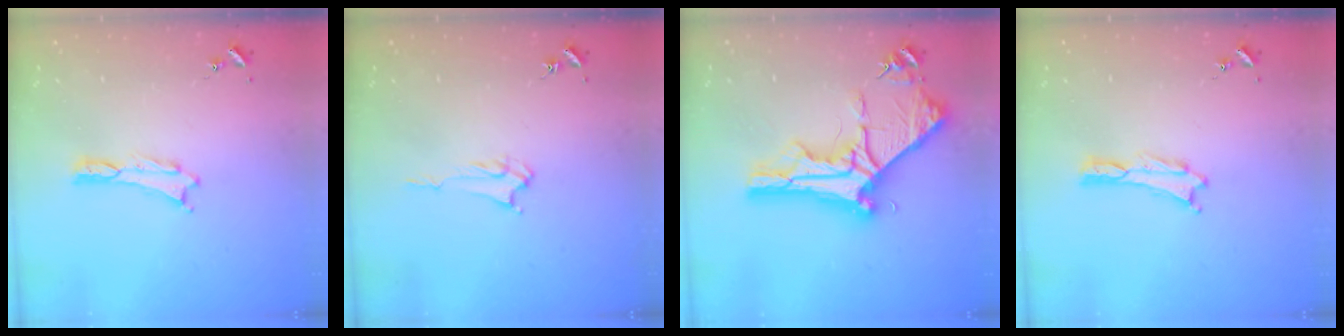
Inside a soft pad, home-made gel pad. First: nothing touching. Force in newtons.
{"total": 2.4, "press": 2.4, "slide": 0.3}
{"total": 10.3, "press": 10.2, "slide": 1.2}
{"total": 0.0}